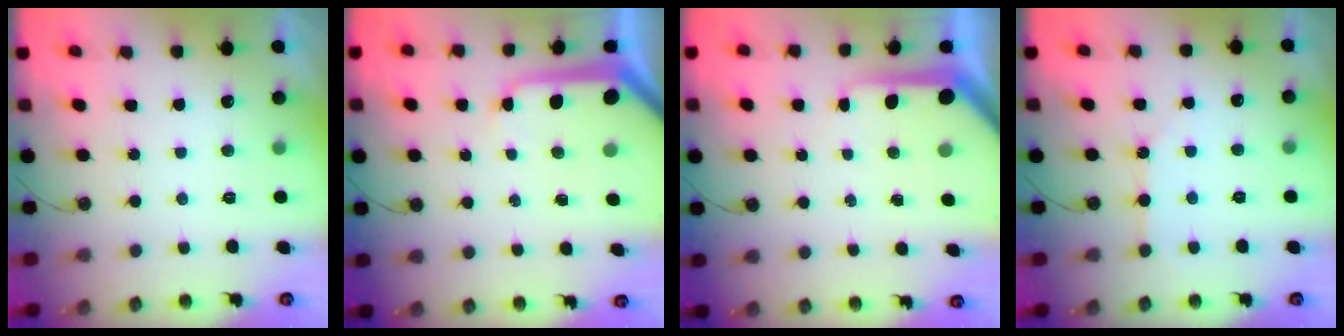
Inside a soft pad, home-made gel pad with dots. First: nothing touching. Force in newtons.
{"total": 9.1, "press": 9.1, "slide": 0.9}
{"total": 7.5, "press": 7.4, "slide": 0.9}
{"total": 2.4, "press": 2.4, "slide": 0.4}